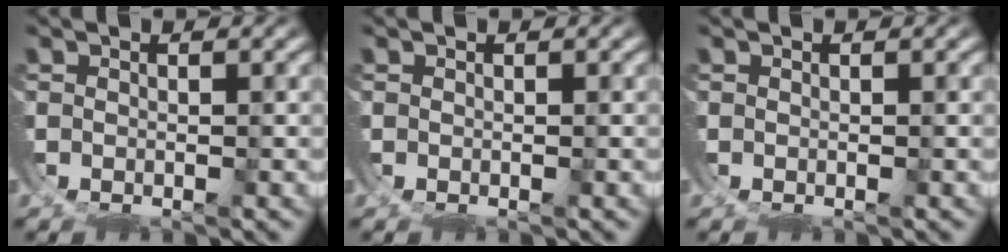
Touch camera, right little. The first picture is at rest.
{"total": 0.0}
{"total": 0.0}